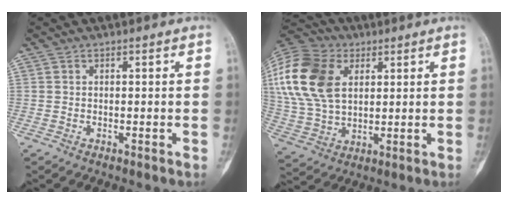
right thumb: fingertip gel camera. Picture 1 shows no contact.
{"total": 20.4, "force": [5.7, 13.9, 13.8], "torque": [-0.291, 0.005, 0.103]}